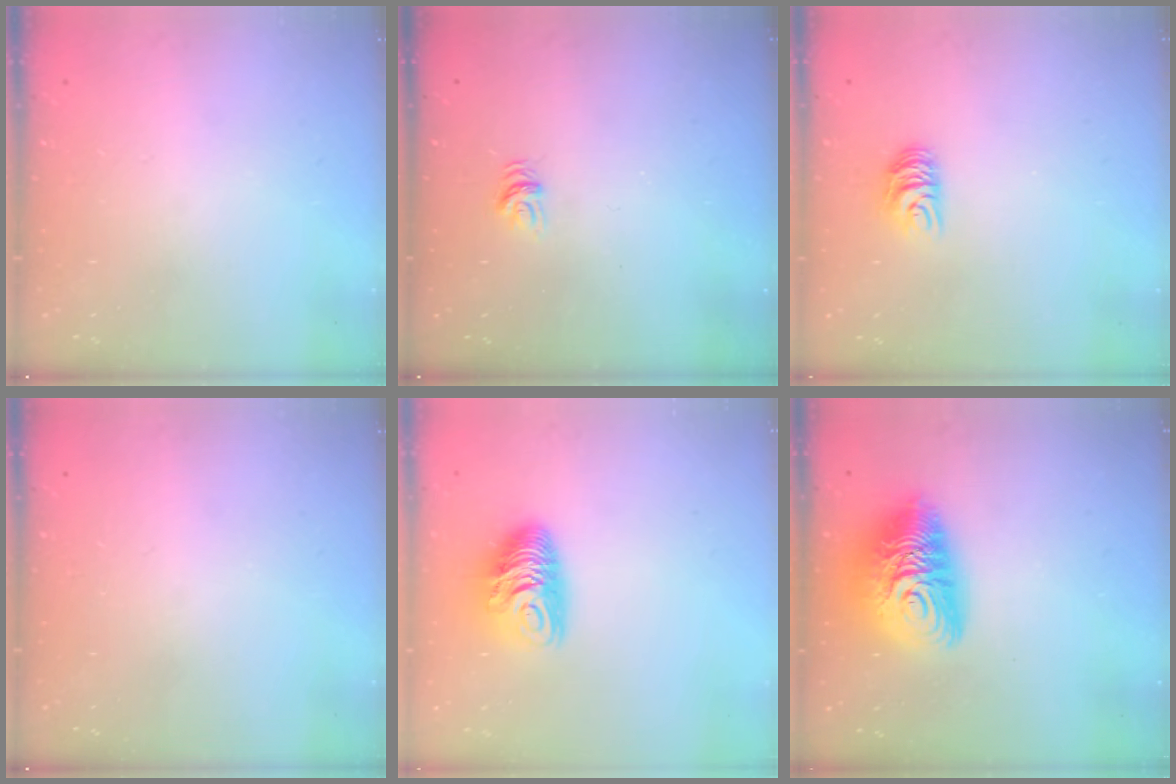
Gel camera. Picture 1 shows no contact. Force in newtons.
{"total": 4.1, "press": 4.1, "slide": 0.1}
{"total": 6.2, "press": 6.2, "slide": 0.4}
{"total": 0.0}
{"total": 9.8, "press": 9.8, "slide": 0.3}
{"total": 14.7, "press": 14.6, "slide": 1.3}